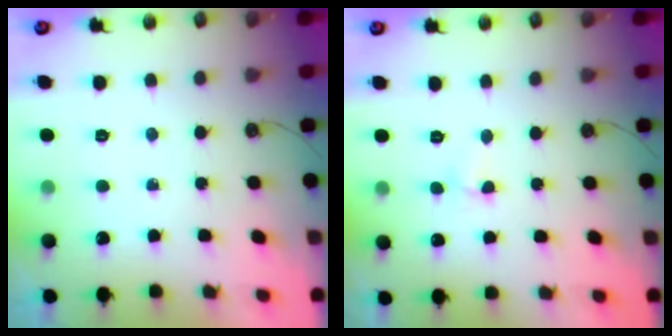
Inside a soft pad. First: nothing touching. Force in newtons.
{"total": 2.0, "press": 1.9, "slide": 0.5}